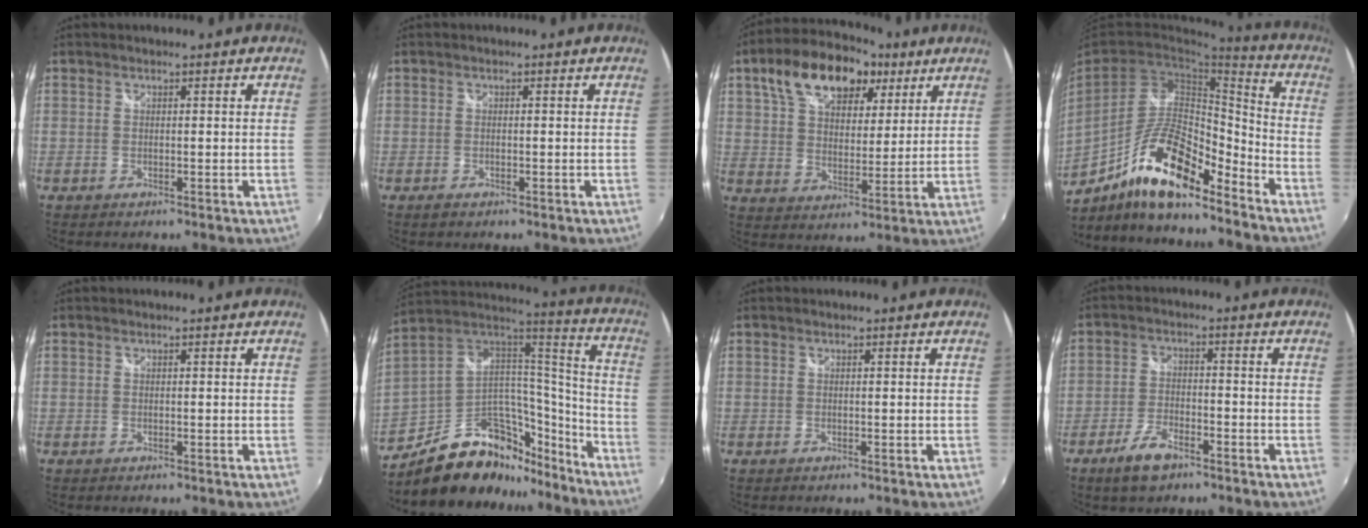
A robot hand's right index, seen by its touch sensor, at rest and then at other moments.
{"total": 0.8, "force": [-0.5, 0.6, 0.4], "torque": [-0.008, -0.003, -0.009]}
{"total": 17.9, "force": [9.8, 10.0, 11.3], "torque": [-0.224, 0.053, 0.162]}
{"total": 17.1, "force": [-11.3, 4.7, 12.0], "torque": [-0.226, -0.003, -0.206]}
{"total": 0.0}
{"total": 25.1, "force": [-17.1, 13.6, 12.2], "torque": [-0.221, 0.057, -0.251]}
{"total": 0.0}
{"total": 6.7, "force": [-4.5, 2.7, 4.2], "torque": [-0.097, -0.003, -0.082]}